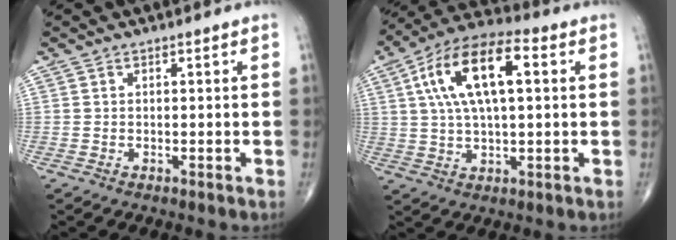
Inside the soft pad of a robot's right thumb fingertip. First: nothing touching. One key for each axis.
{"total": 16.0, "fx": 3.9, "fy": 6.8, "fz": 14.0, "tx": -0.254, "ty": 0.024, "tz": 0.062}